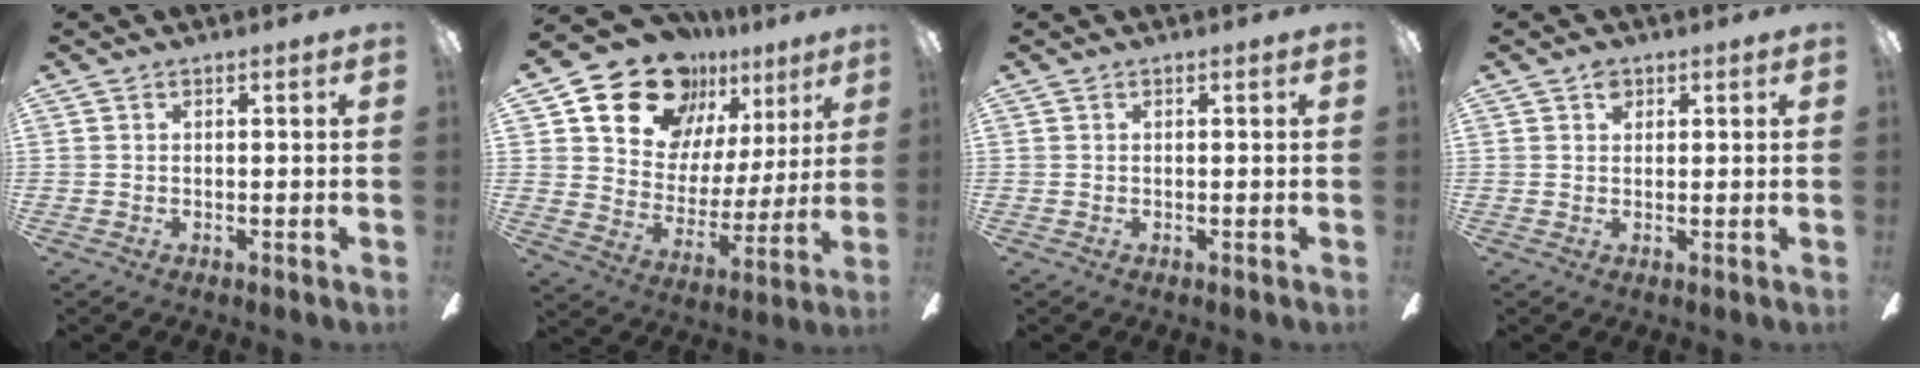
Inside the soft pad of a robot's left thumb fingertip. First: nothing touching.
{"total": 19.1, "force": [13.7, 11.8, 6.1], "torque": [-0.119, -0.092, 0.255]}
{"total": 0.0}
{"total": 2.1, "force": [1.2, 1.5, 1.0], "torque": [-0.014, 0.000, 0.020]}